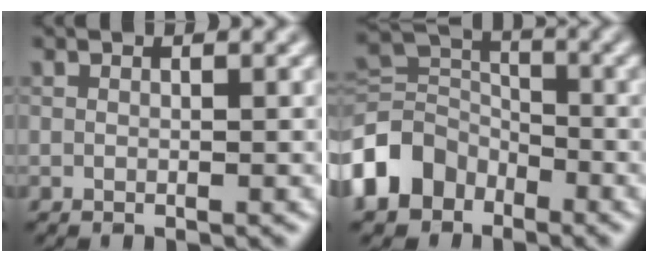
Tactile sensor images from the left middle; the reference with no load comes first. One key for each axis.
{"total": 6.3, "fx": -3.4, "fy": 4.7, "fz": 2.5, "tx": -0.051, "ty": 0.003, "tz": -0.082}